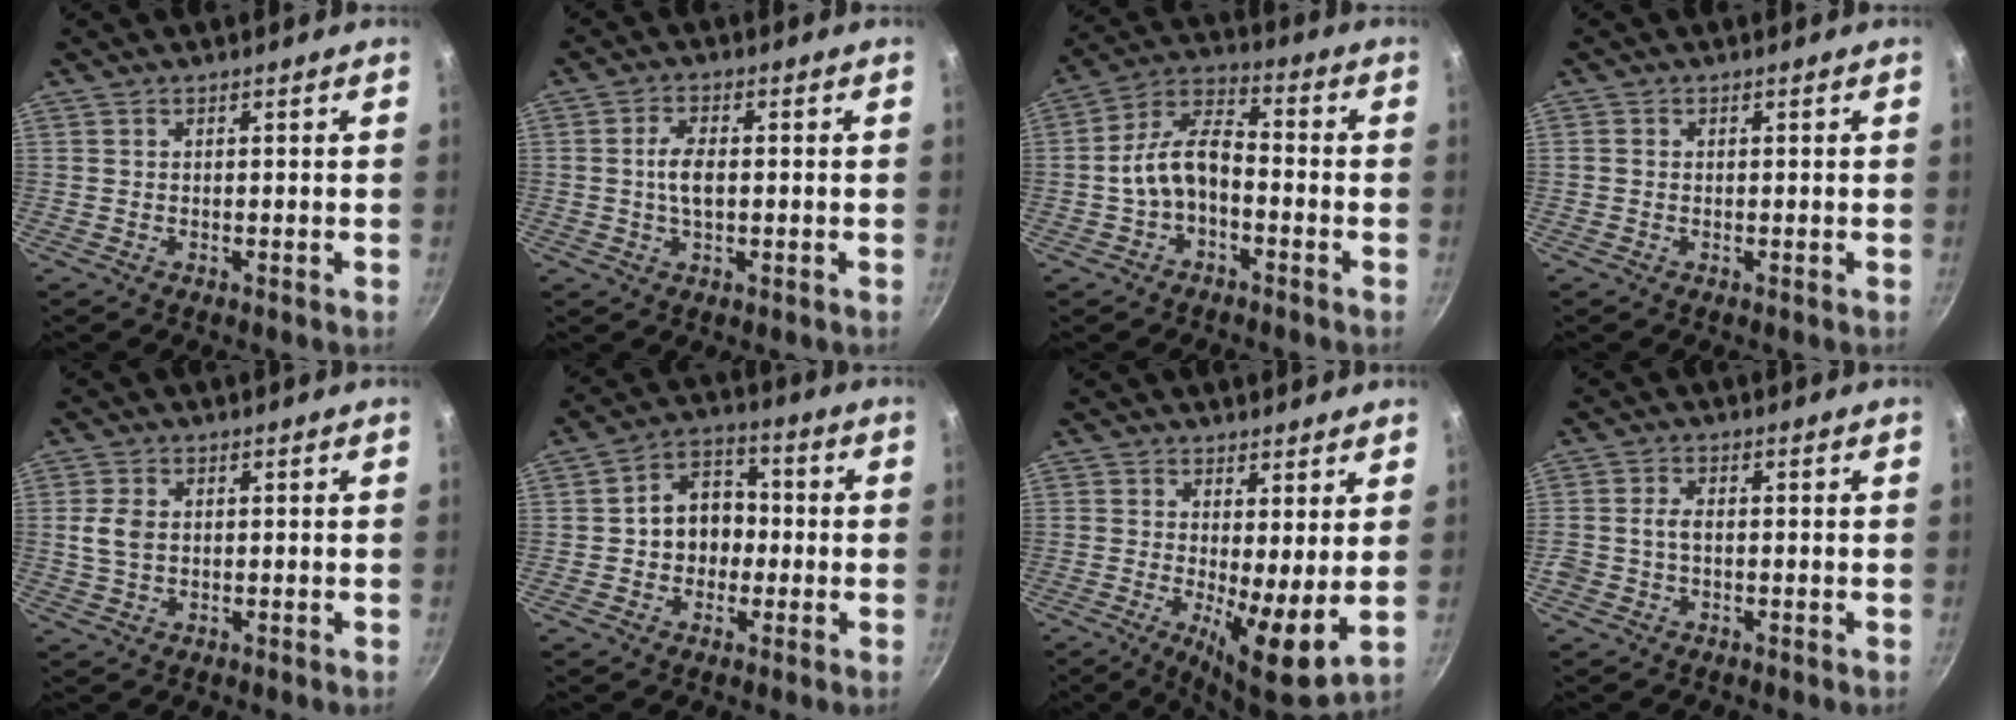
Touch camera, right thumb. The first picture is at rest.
{"total": 5.0, "force": [-0.1, 2.6, 4.3], "torque": [-0.079, 0.012, -0.006]}
{"total": 10.0, "force": [-2.7, 5.8, 7.6], "torque": [-0.130, 0.051, -0.059]}
{"total": 0.6, "force": [-0.1, 0.6, 0.2], "torque": [-0.002, 0.002, -0.005]}
{"total": 4.2, "force": [0.4, 2.9, 3.0], "torque": [-0.058, 0.003, 0.007]}
{"total": 9.4, "force": [-0.8, 7.6, 5.4], "torque": [-0.034, 0.029, -0.024]}
{"total": 9.4, "force": [0.7, 2.6, 9.0], "torque": [-0.136, -0.026, 0.010]}
{"total": 2.8, "force": [-0.5, 1.8, 2.0], "torque": [-0.036, 0.012, -0.011]}